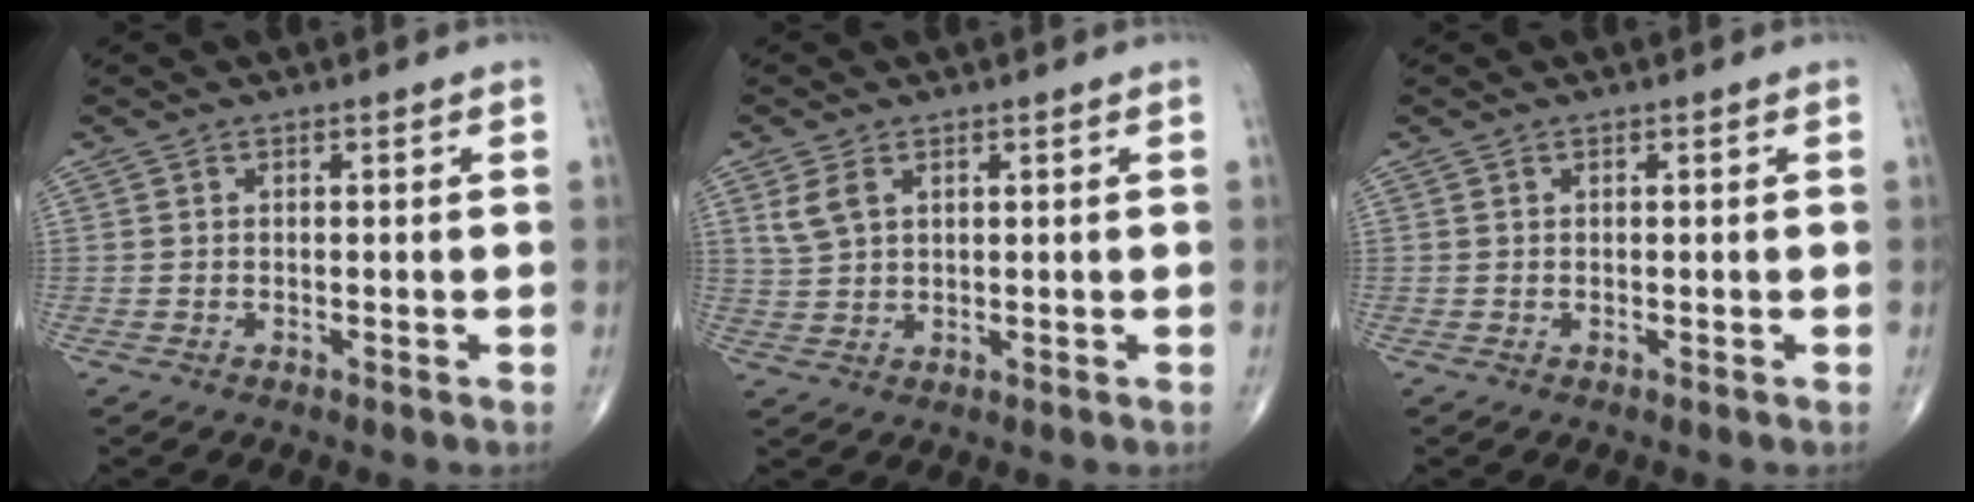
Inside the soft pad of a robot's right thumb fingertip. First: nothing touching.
{"total": 3.8, "force": [1.8, 2.3, 2.5], "torque": [-0.053, 0.000, 0.045]}
{"total": 0.0}